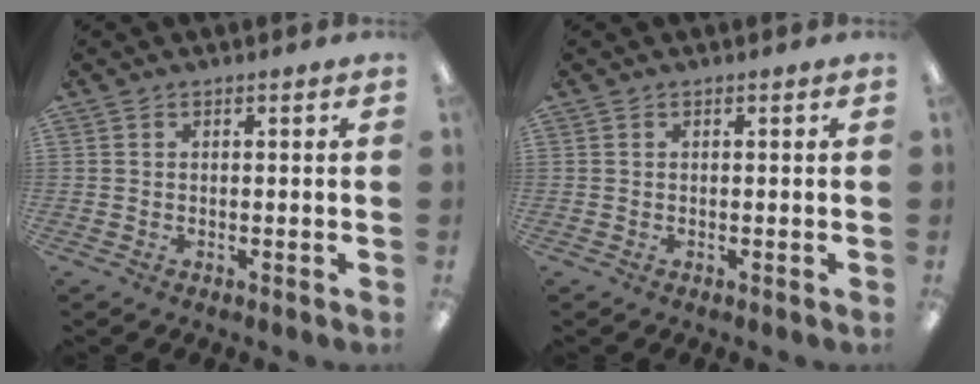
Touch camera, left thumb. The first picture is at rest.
{"total": 0.0}